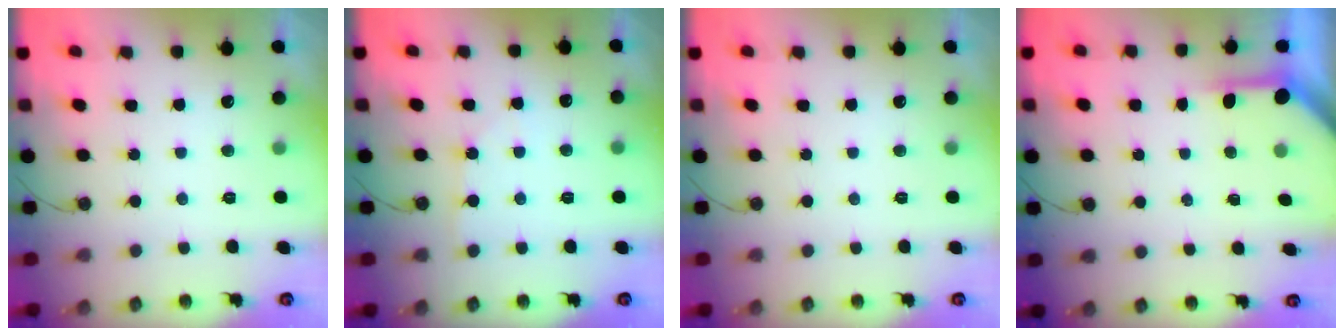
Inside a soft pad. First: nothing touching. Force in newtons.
{"total": 4.5, "press": 4.5, "slide": 0.7}
{"total": 0.0}
{"total": 3.8, "press": 3.8, "slide": 0.4}